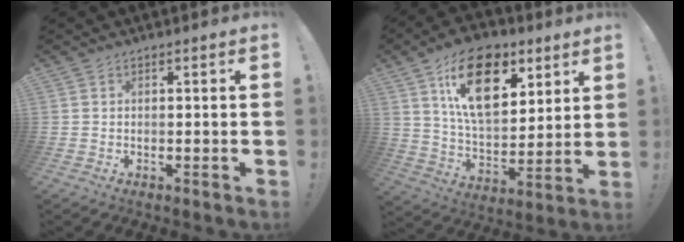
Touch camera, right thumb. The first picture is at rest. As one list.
[{"total": 21.1, "force": [10.0, 12.2, 14.0], "torque": [-0.225, -0.039, 0.175]}]